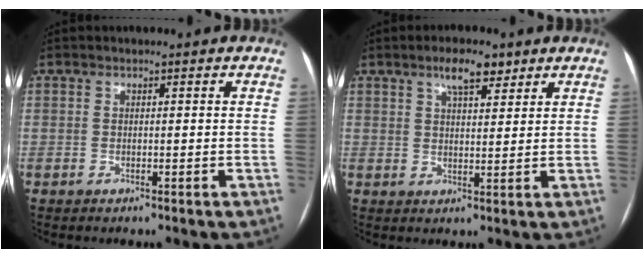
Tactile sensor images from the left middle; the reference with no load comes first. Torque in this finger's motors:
{"motor_torque": [0.17, -0.17, 0.09, 0.01]}